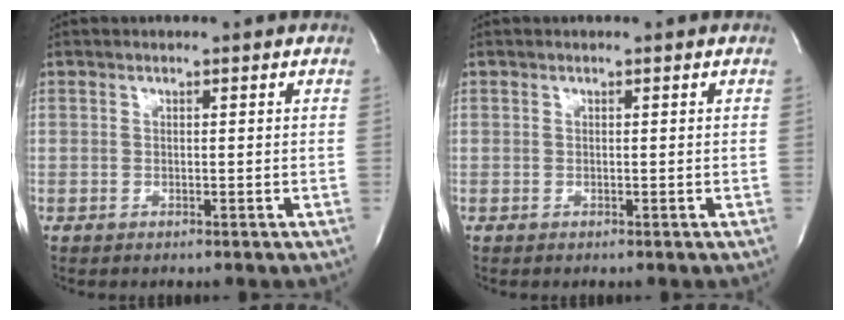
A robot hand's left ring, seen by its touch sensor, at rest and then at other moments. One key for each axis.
{"total": 0.0}